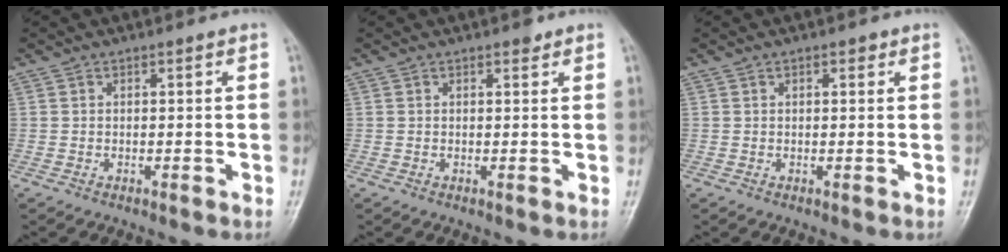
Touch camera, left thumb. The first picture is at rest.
{"total": 1.3, "force": [0.9, 0.6, 0.7], "torque": [-0.005, -0.003, 0.009]}
{"total": 1.3, "force": [0.7, 0.7, 0.9], "torque": [-0.007, 0.000, 0.007]}